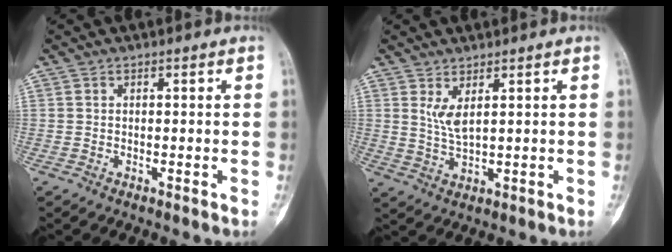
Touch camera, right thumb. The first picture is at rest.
{"total": 3.7, "force": [1.6, 0.9, 3.2], "torque": [-0.067, -0.018, 0.041]}